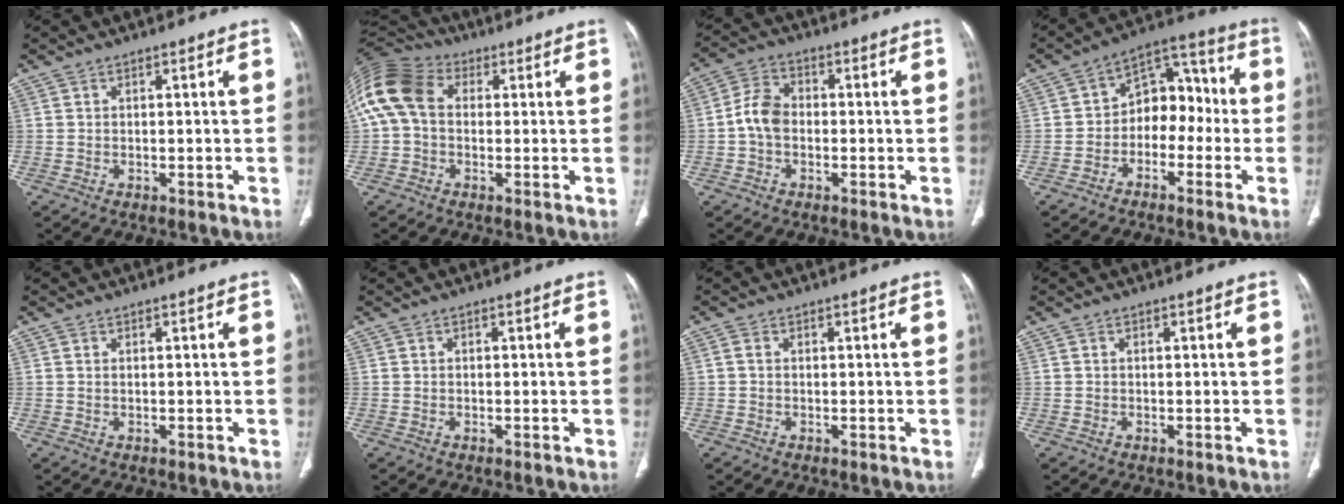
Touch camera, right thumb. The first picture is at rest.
{"total": 14.3, "force": [1.9, 10.6, 9.5], "torque": [-0.210, 0.041, 0.027]}
{"total": 5.9, "force": [-0.9, 4.2, 4.0], "torque": [-0.070, 0.018, -0.027]}
{"total": 10.4, "force": [-2.0, 7.4, 7.1], "torque": [-0.060, 0.048, -0.048]}
{"total": 0.0}
{"total": 0.0}
{"total": 0.9, "force": [0.0, 0.7, 0.5], "torque": [-0.011, 0.002, -0.002]}
{"total": 0.0}